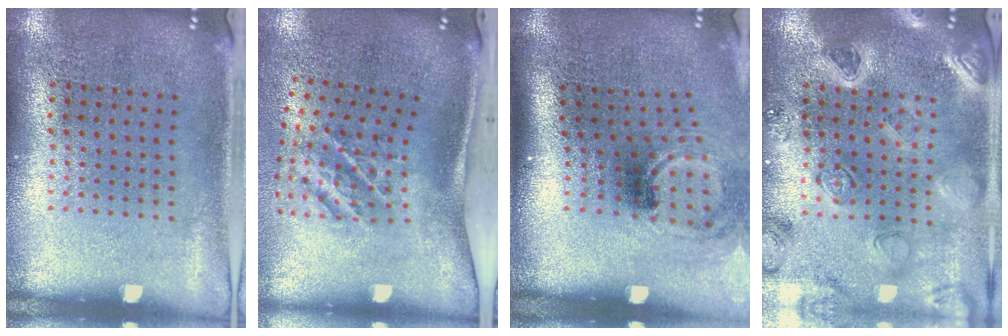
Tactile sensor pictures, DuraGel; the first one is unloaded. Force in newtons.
{"total": 2.3, "press": 1.3, "slide": 1.9}
{"total": 1.8, "press": 1.2, "slide": 1.4}
{"total": 2.2, "press": 2.2, "slide": 0.4}